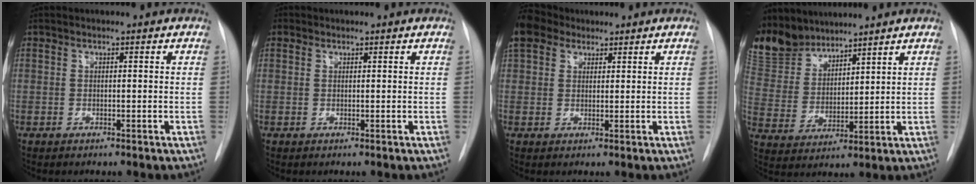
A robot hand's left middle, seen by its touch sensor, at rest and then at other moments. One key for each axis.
{"total": 0.6, "fx": 0.2, "fy": 0.2, "fz": -0.5, "tx": 0.019, "ty": 0.000, "tz": -0.001}
{"total": 4.7, "fx": 3.9, "fy": 2.5, "fz": 0.7, "tx": -0.021, "ty": 0.022, "tz": 0.078}
{"total": 10.2, "fx": 9.5, "fy": 3.4, "fz": 1.6, "tx": -0.038, "ty": 0.004, "tz": 0.202}